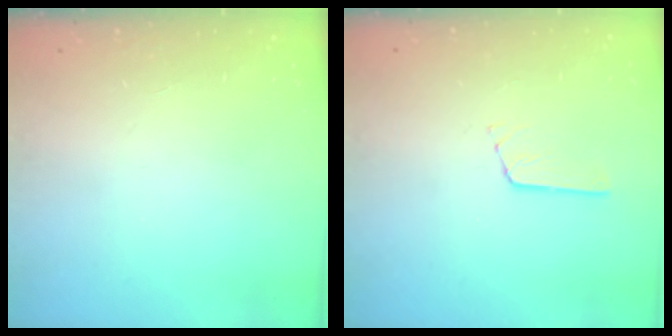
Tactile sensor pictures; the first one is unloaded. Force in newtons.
{"total": 2.4, "press": 2.4, "slide": 0.2}